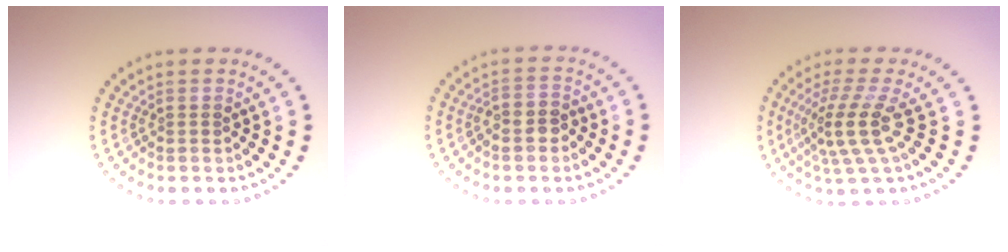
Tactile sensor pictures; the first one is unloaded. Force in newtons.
{"total": 1.7, "press": 1.5, "slide": 0.8}
{"total": 4.0, "press": 2.8, "slide": 2.9}